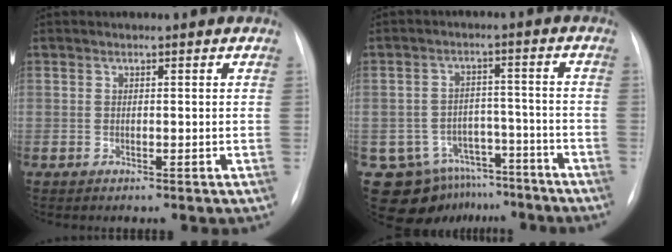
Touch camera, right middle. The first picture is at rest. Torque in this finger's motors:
{"motor_torque": [0.26, -0.41, 0.01, 0.00]}